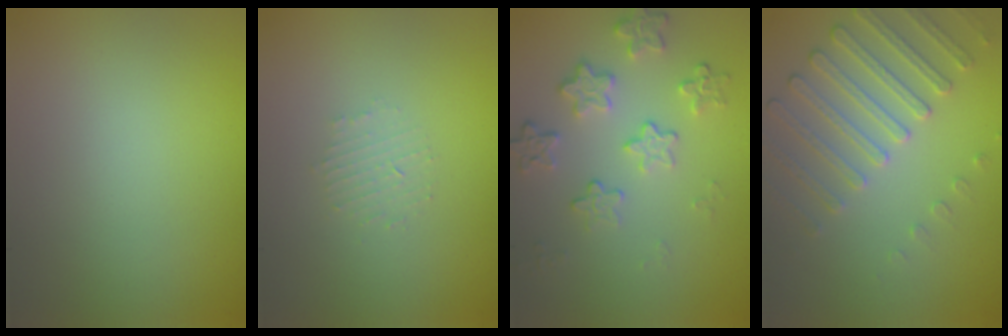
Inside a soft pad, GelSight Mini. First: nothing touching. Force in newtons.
{"total": 1.2, "press": 1.1, "slide": 0.2}
{"total": 4.4, "press": 3.1, "slide": 3.1}
{"total": 3.3, "press": 3.0, "slide": 1.4}